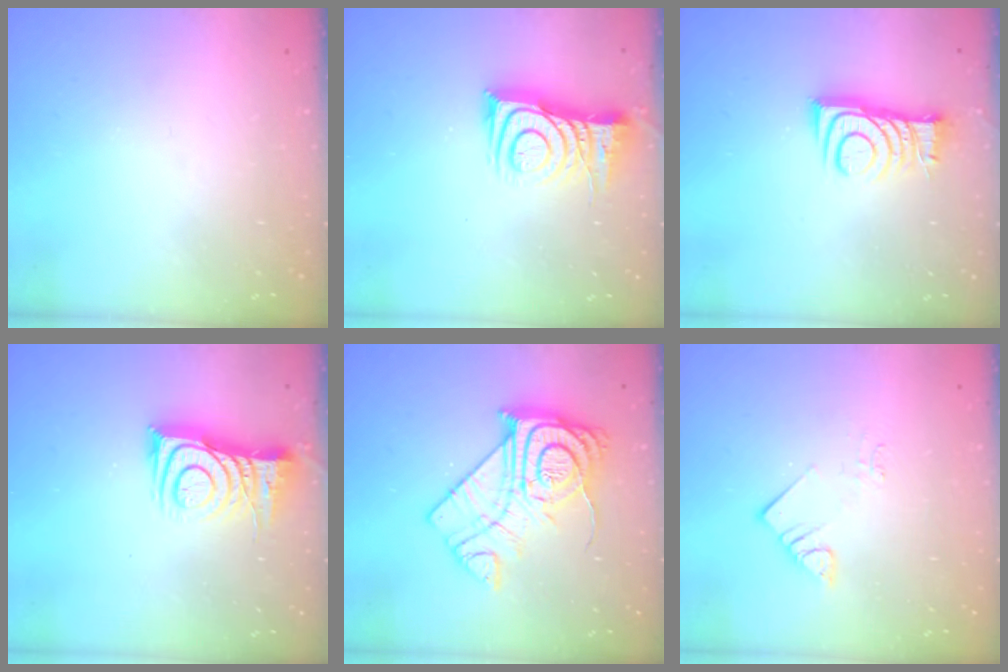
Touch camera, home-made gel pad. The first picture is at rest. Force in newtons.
{"total": 10.2, "press": 10.1, "slide": 0.9}
{"total": 9.6, "press": 9.6, "slide": 0.2}
{"total": 10.2, "press": 10.1, "slide": 0.9}
{"total": 17.3, "press": 17.2, "slide": 1.6}
{"total": 3.6, "press": 3.6, "slide": 0.5}